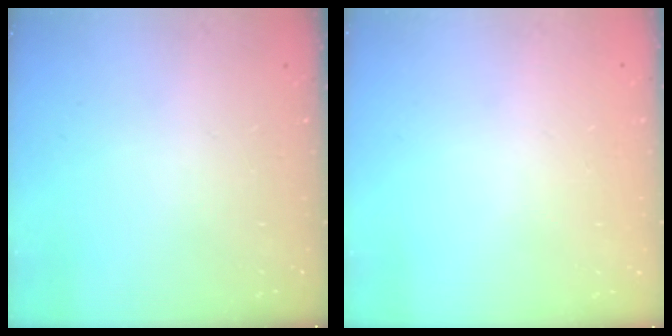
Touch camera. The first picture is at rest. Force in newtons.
{"total": 0.0}